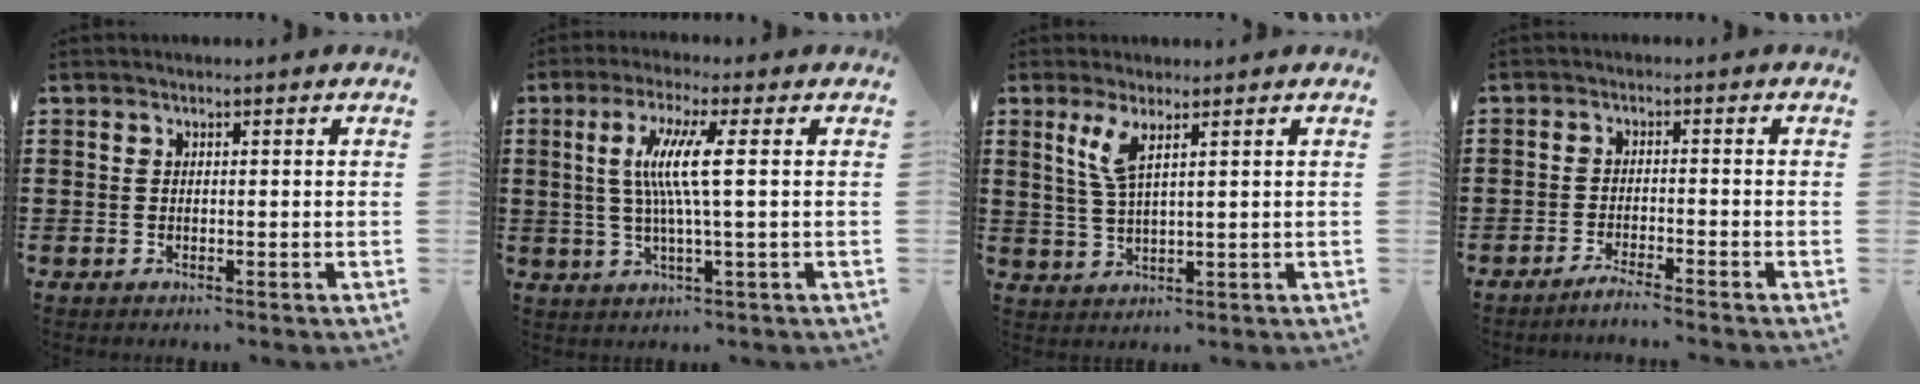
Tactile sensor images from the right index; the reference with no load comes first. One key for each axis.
{"total": 7.4, "fx": 1.0, "fy": -0.1, "fz": 7.3, "tx": -0.147, "ty": -0.006, "tz": 0.008}
{"total": 4.1, "fx": 2.1, "fy": 0.8, "fz": 3.4, "tx": -0.081, "ty": -0.001, "tz": 0.034}
{"total": 2.3, "fx": -2.1, "fy": -0.4, "fz": 0.8, "tx": -0.013, "ty": 0.001, "tz": -0.039}